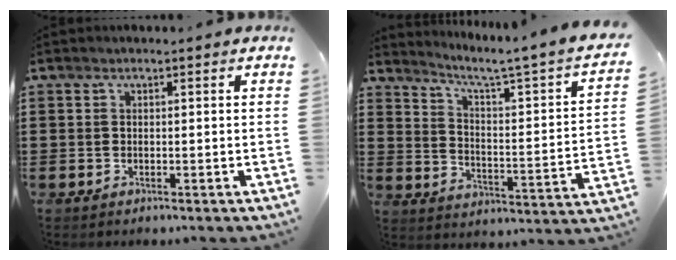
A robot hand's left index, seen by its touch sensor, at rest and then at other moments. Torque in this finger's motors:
{"motor_torque": [2.14, 0.00, -0.02, 0.01]}